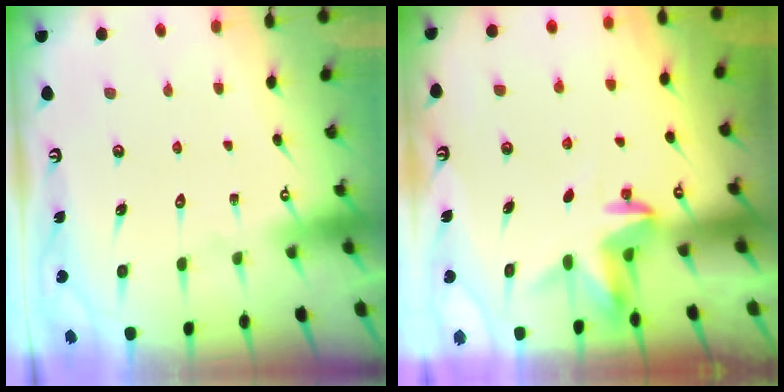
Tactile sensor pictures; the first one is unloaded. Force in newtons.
{"total": 4.0, "press": 3.9, "slide": 0.3}